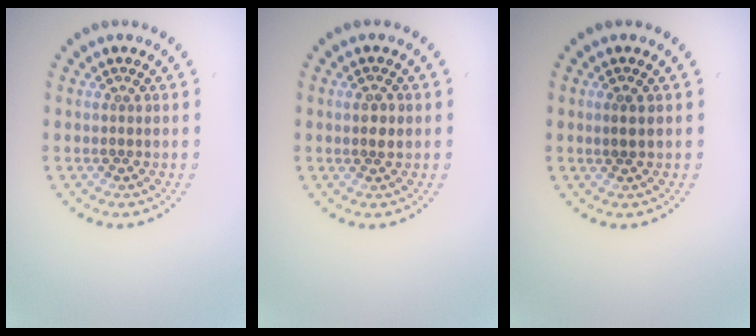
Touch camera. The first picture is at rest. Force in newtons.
{"total": 1.2, "press": 1.2, "slide": 0.4}
{"total": 0.8, "press": 0.8, "slide": 0.1}